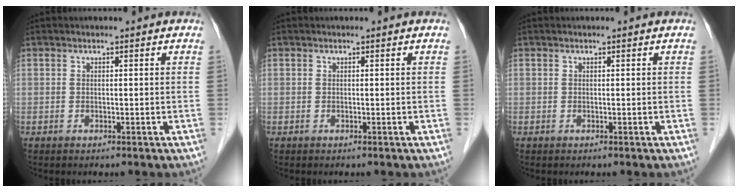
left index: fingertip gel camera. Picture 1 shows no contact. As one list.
[{"total": 0.0}, {"total": 0.0}]